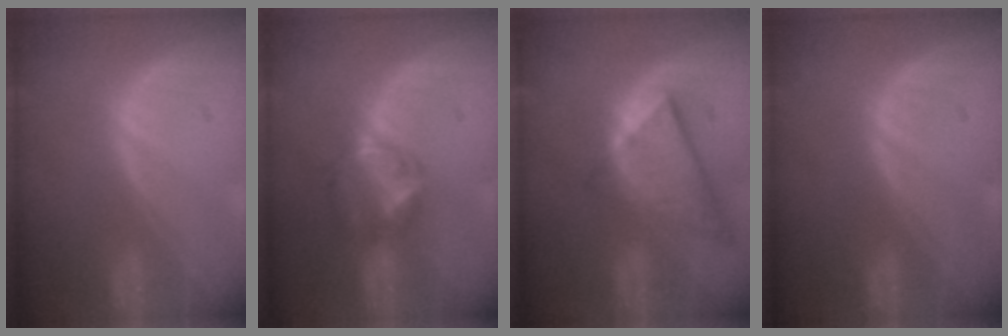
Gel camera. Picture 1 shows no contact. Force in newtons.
{"total": 6.1, "press": 5.6, "slide": 2.5}
{"total": 9.0, "press": 7.9, "slide": 4.4}
{"total": 0.0}